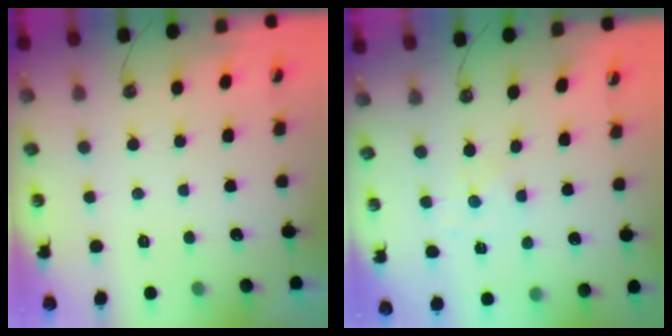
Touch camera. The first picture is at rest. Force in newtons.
{"total": 0.0}